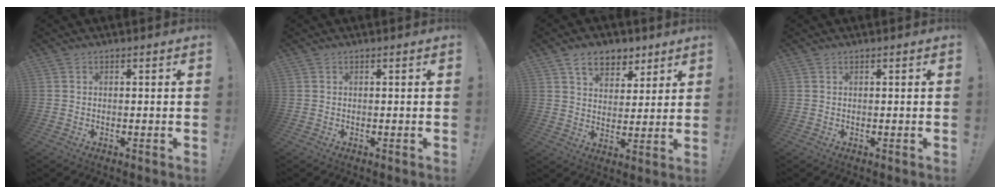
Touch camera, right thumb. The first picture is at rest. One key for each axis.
{"total": 0.0}
{"total": 9.4, "fx": 5.8, "fy": 6.1, "fz": 4.1, "tx": -0.055, "ty": -0.029, "tz": 0.110}
{"total": 0.0}